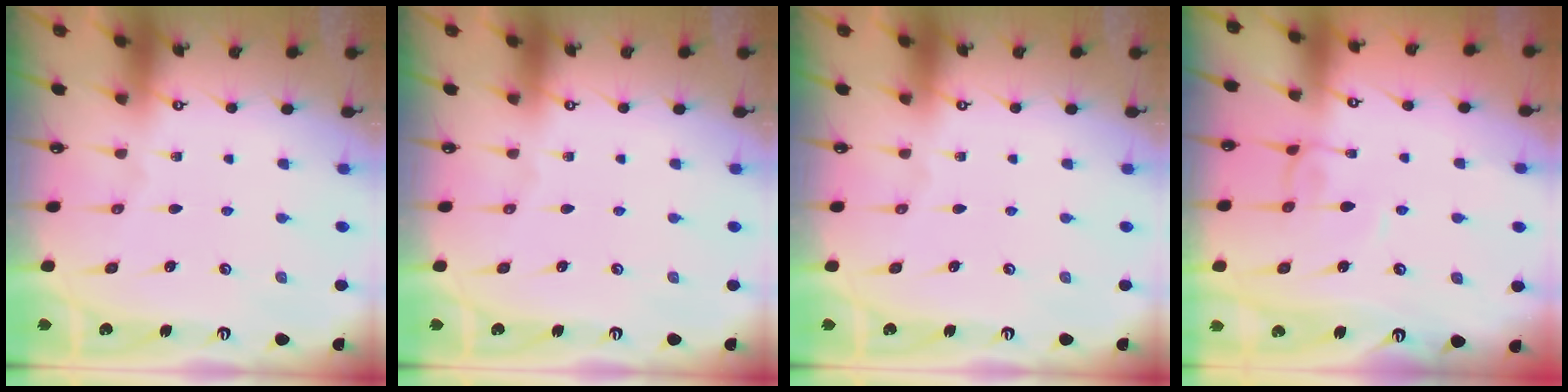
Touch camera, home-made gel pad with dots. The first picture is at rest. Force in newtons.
{"total": 0.0}
{"total": 0.0}
{"total": 3.1, "press": 3.1, "slide": 0.1}